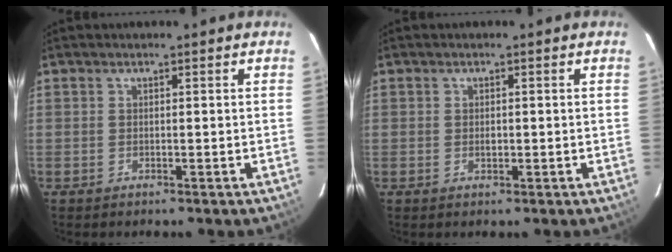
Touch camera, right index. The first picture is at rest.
{"total": 1.3, "force": [-0.2, 1.0, 0.8], "torque": [-0.013, 0.001, -0.003]}